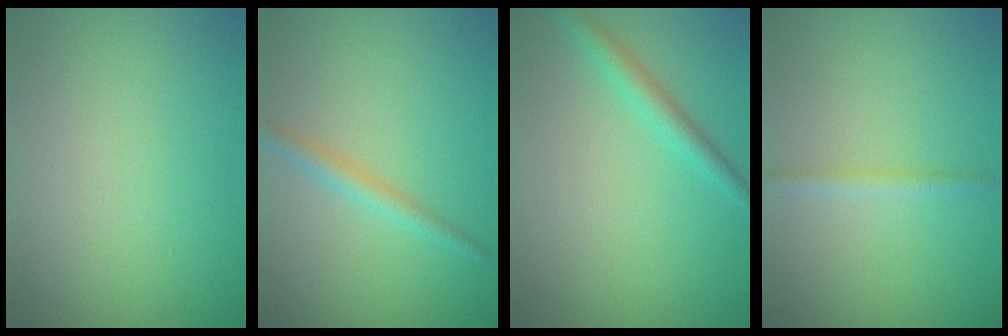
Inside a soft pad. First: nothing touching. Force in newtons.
{"total": 1.9, "press": 1.9, "slide": 0.0}
{"total": 2.1, "press": 2.1, "slide": 0.1}
{"total": 1.2, "press": 1.2, "slide": 0.0}